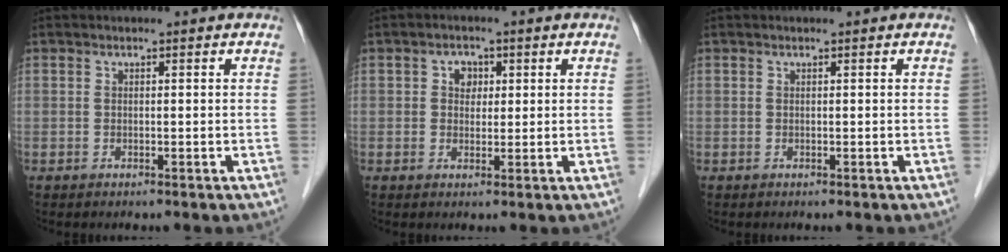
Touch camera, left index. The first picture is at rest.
{"total": 2.6, "force": [0.7, 2.1, 1.4], "torque": [-0.021, 0.006, 0.009]}
{"total": 0.0}